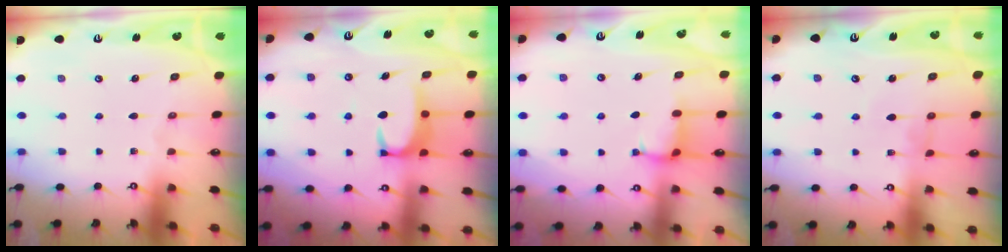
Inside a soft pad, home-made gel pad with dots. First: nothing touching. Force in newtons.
{"total": 2.8, "press": 2.8, "slide": 0.3}
{"total": 2.6, "press": 2.6, "slide": 0.3}
{"total": 0.0}